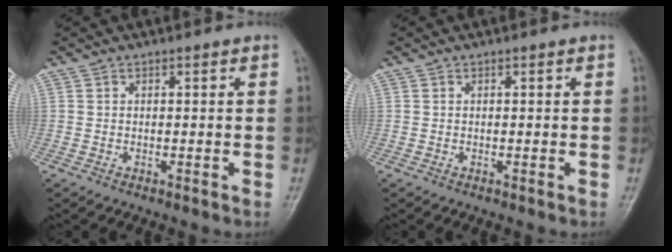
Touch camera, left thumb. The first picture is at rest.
{"total": 0.0}